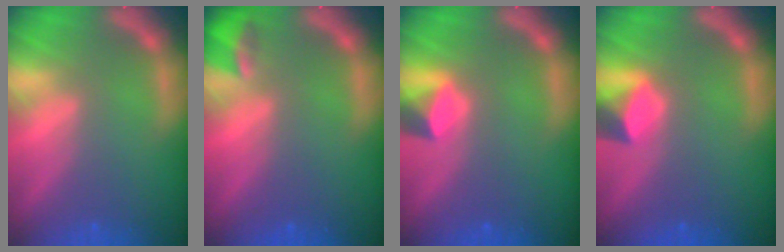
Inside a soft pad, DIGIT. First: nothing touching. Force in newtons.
{"total": 2.4}
{"total": 2.4}
{"total": 3.0}